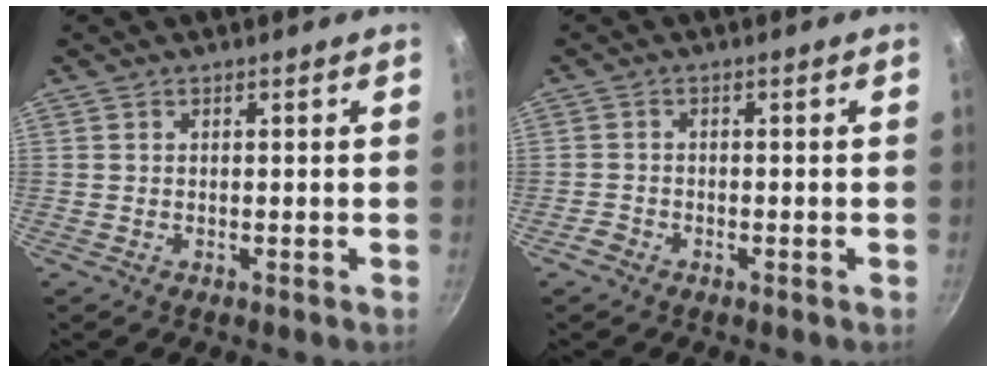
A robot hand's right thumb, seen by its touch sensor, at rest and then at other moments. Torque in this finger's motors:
{"motor_torque": [0.86, -0.05, 0.01, -0.59, -0.02]}